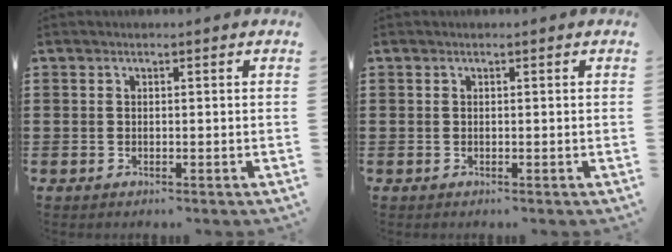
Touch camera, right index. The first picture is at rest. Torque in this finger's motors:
{"motor_torque": [0.14, 0.05, 0.00, 0.00]}